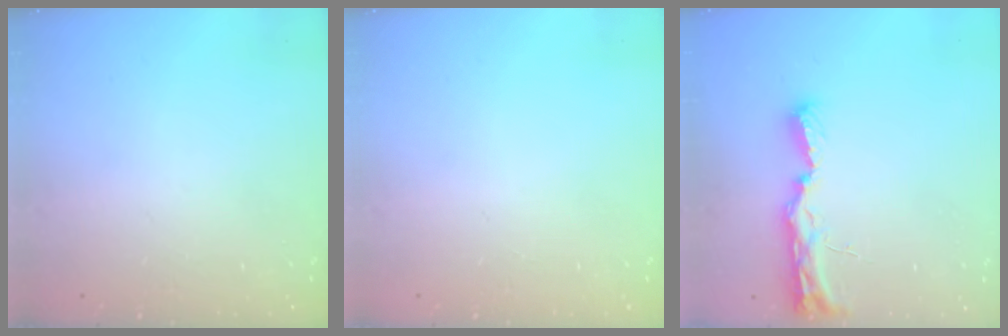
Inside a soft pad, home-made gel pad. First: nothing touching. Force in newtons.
{"total": 0.0}
{"total": 8.9, "press": 8.9, "slide": 1.3}